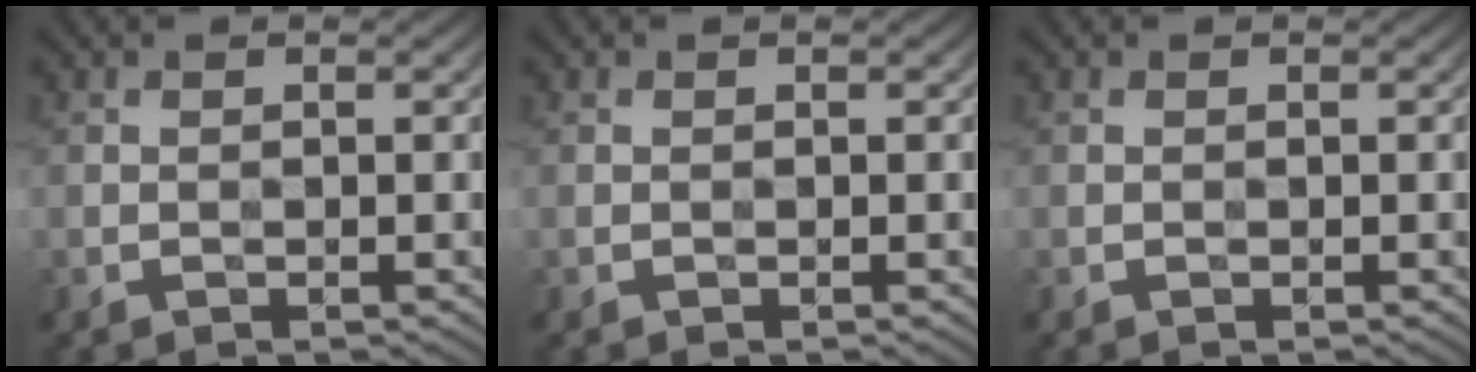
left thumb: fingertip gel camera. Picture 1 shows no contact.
{"total": 0.0}
{"total": 0.0}